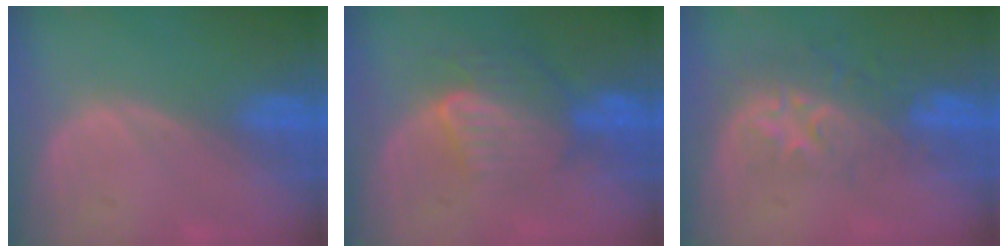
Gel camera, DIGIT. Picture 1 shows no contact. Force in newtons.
{"total": 7.9, "press": 7.3, "slide": 3.1}
{"total": 8.8, "press": 7.2, "slide": 5.1}